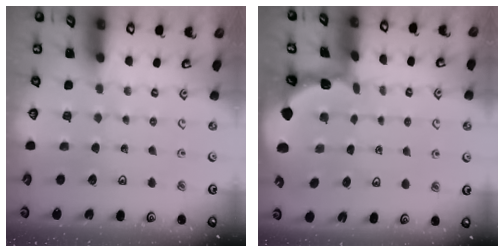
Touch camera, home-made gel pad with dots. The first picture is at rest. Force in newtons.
{"total": 0.9, "press": 0.9, "slide": 0.2}